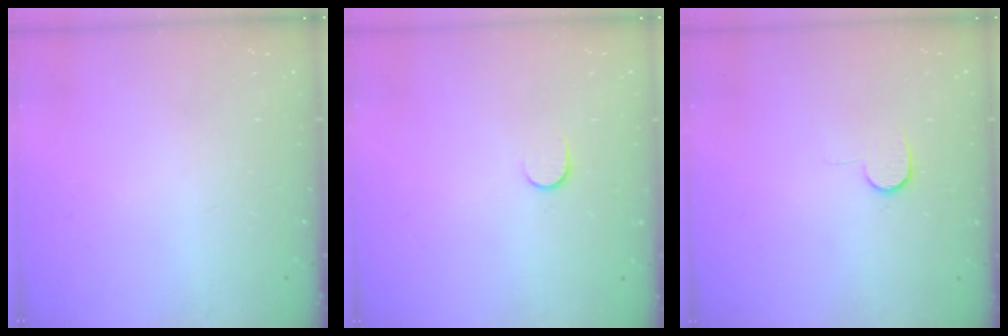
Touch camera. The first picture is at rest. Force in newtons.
{"total": 5.1, "press": 5.1, "slide": 0.6}
{"total": 6.4, "press": 6.4, "slide": 0.4}